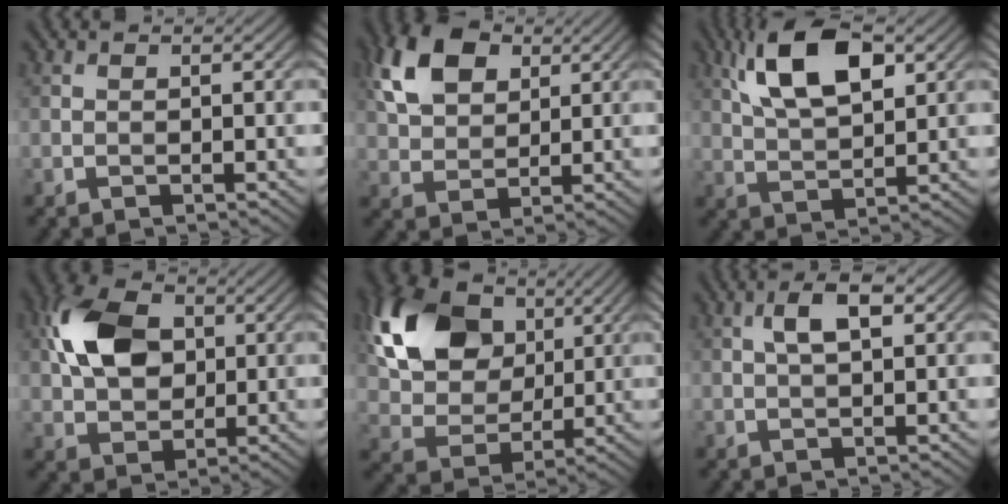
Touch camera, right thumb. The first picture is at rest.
{"total": 9.2, "force": [4.0, 5.9, 5.8], "torque": [-0.143, 0.015, 0.073]}
{"total": 10.5, "force": [4.6, 4.4, 8.3], "torque": [-0.171, 0.015, 0.087]}
{"total": 9.7, "force": [2.2, 6.7, 6.8], "torque": [-0.161, 0.020, 0.031]}
{"total": 16.1, "force": [6.1, 11.4, 9.6], "torque": [-0.243, 0.036, 0.116]}
{"total": 4.0, "force": [1.1, 1.4, 3.6], "torque": [-0.071, 0.009, 0.018]}